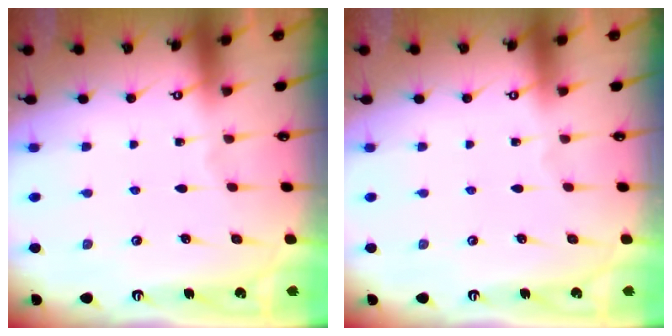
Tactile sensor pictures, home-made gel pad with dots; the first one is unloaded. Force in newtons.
{"total": 0.0}